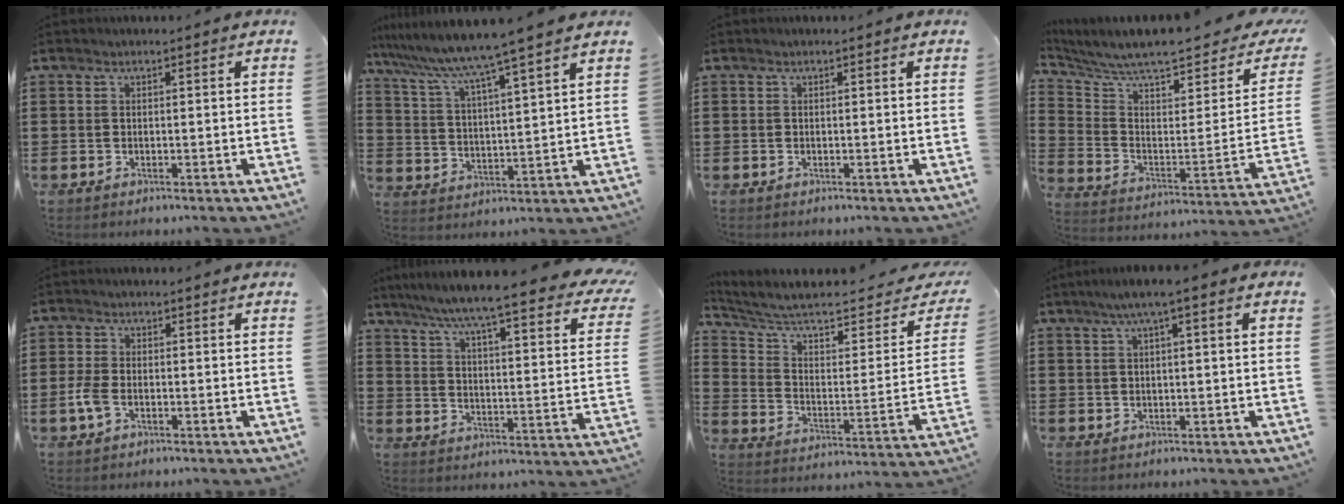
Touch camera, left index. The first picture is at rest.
{"total": 7.2, "force": [6.3, -1.7, 3.0], "torque": [-0.085, -0.051, 0.100]}
{"total": 0.0}
{"total": 7.3, "force": [6.2, 0.6, 3.9], "torque": [-0.105, -0.055, 0.101]}
{"total": 3.4, "force": [-1.3, 1.8, 2.6], "torque": [-0.068, -0.004, -0.029]}
{"total": 6.9, "force": [5.8, -0.7, 3.8], "torque": [-0.097, -0.047, 0.091]}
{"total": 6.8, "force": [5.3, 1.7, 3.9], "torque": [-0.102, -0.038, 0.087]}
{"total": 2.9, "force": [0.7, 0.1, 2.8], "torque": [-0.052, 0.001, 0.010]}